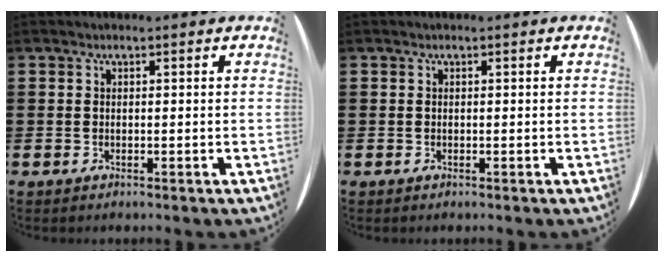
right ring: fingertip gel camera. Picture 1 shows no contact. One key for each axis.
{"total": 0.0}